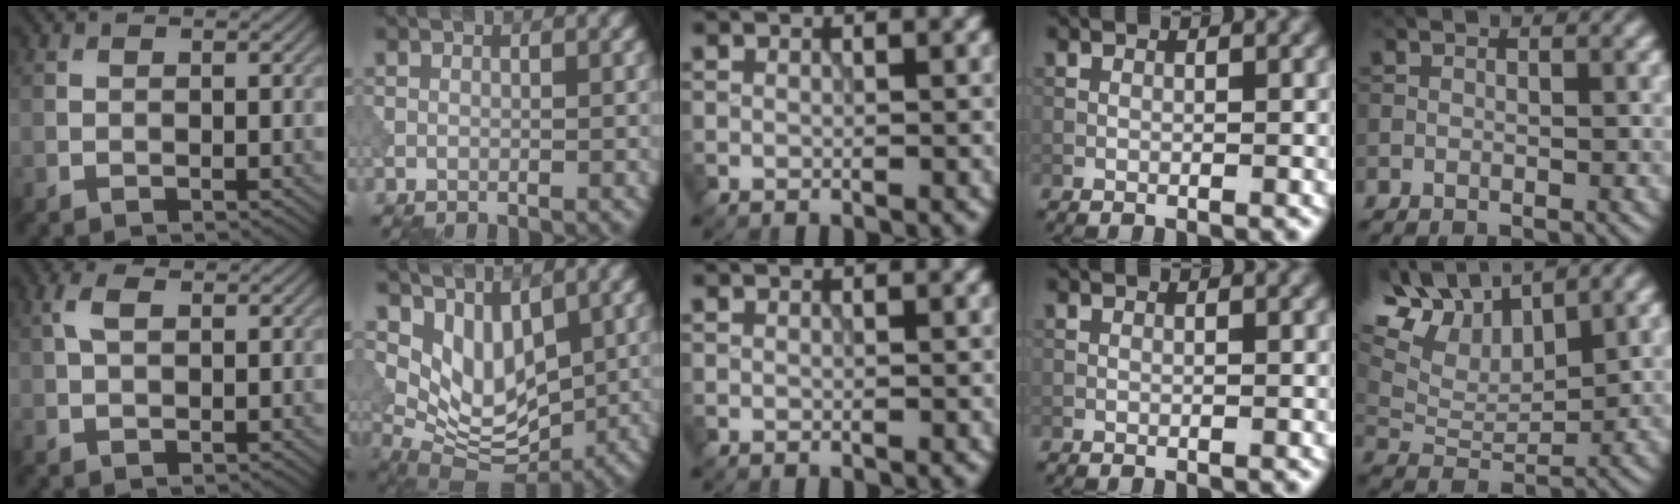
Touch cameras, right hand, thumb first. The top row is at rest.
{"thumb": {"total": 2.9, "force": [1.1, 1.5, 2.3], "torque": [-0.057, 0.007, 0.019]}, "index": {"total": 5.6, "force": [2.3, 3.2, 4.0], "torque": [-0.080, -0.019, 0.049]}, "little": {"total": 8.4, "force": [6.3, 2.9, 4.8], "torque": [-0.127, 0.025, 0.125]}}